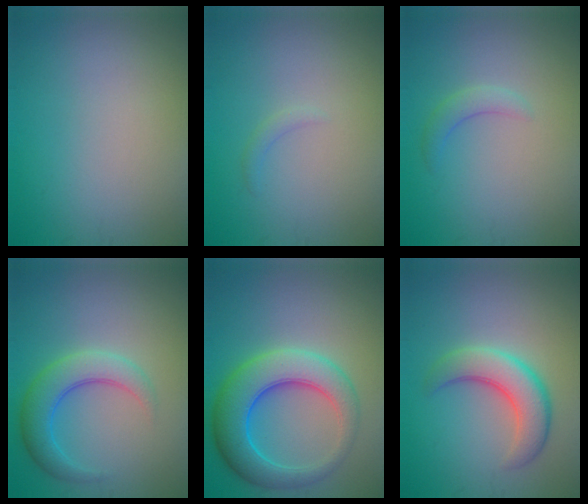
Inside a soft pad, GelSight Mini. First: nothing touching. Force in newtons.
{"total": 0.8, "press": 0.8, "slide": 0.1}
{"total": 1.6, "press": 1.6, "slide": 0.1}
{"total": 4.6, "press": 4.6, "slide": 0.1}
{"total": 7.9, "press": 7.9, "slide": 0.1}
{"total": 5.1, "press": 5.1, "slide": 0.3}